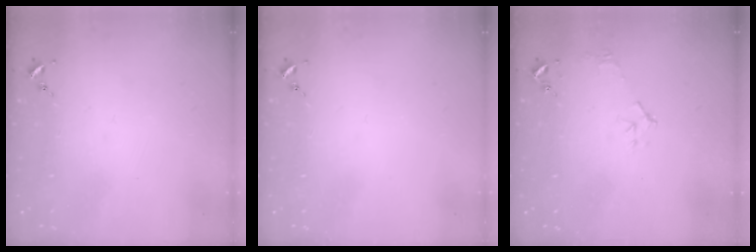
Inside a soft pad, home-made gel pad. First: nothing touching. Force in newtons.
{"total": 0.0}
{"total": 5.3, "press": 5.3, "slide": 0.7}